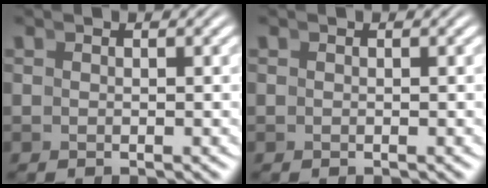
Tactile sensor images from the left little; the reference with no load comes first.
{"total": 0.0}